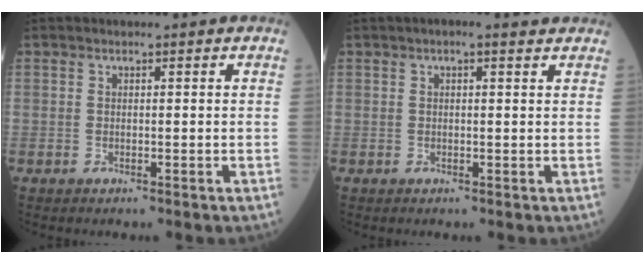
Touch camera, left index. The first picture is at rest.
{"total": 3.0, "force": [2.1, 0.8, 2.0], "torque": [-0.033, 0.020, 0.029]}